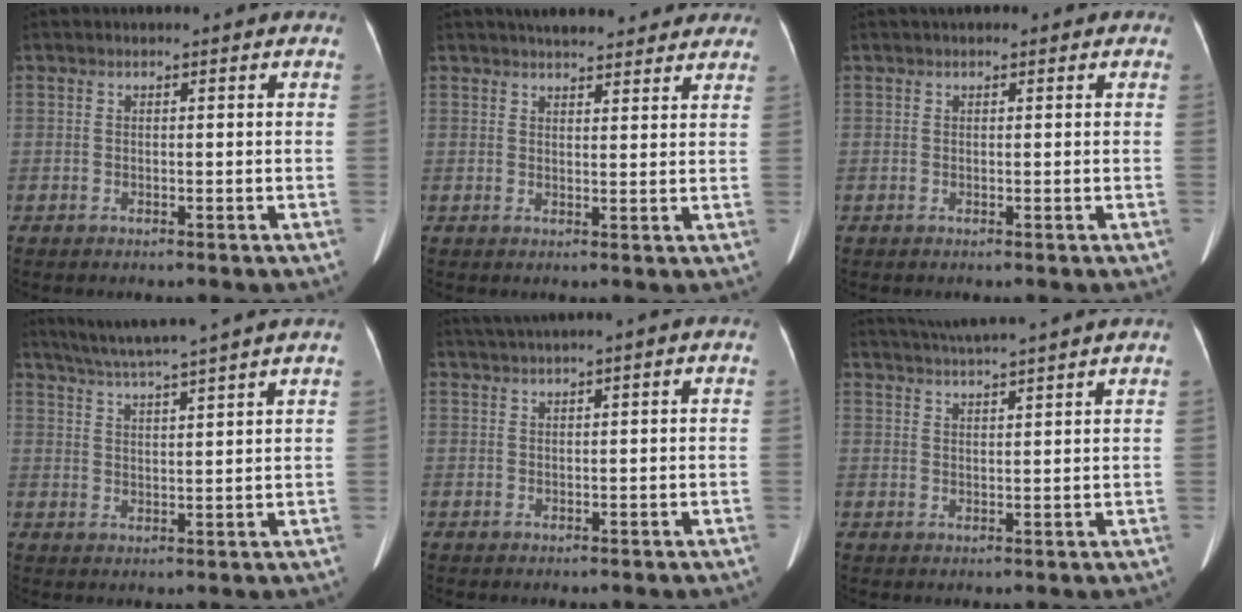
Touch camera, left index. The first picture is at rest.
{"total": 11.6, "force": [10.1, 3.2, 4.7], "torque": [-0.043, 0.021, 0.116]}
{"total": 1.8, "force": [1.1, 1.0, 1.1], "torque": [-0.016, 0.016, 0.010]}
{"total": 10.0, "force": [8.5, -1.9, 4.9], "torque": [-0.085, 0.016, 0.130]}
{"total": 2.3, "force": [1.4, -0.1, 1.8], "torque": [-0.042, 0.021, 0.035]}
{"total": 8.3, "force": [7.5, -1.4, 3.5], "torque": [-0.059, 0.021, 0.112]}